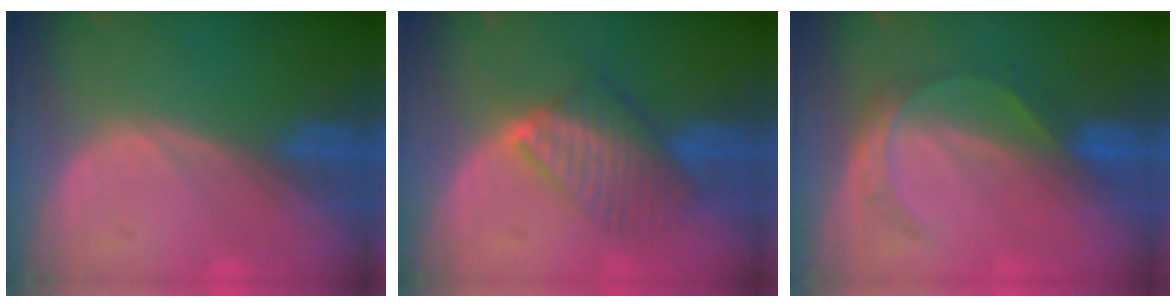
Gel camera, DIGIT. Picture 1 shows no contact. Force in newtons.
{"total": 6.9, "press": 6.8, "slide": 1.2}
{"total": 4.5, "press": 4.4, "slide": 0.7}